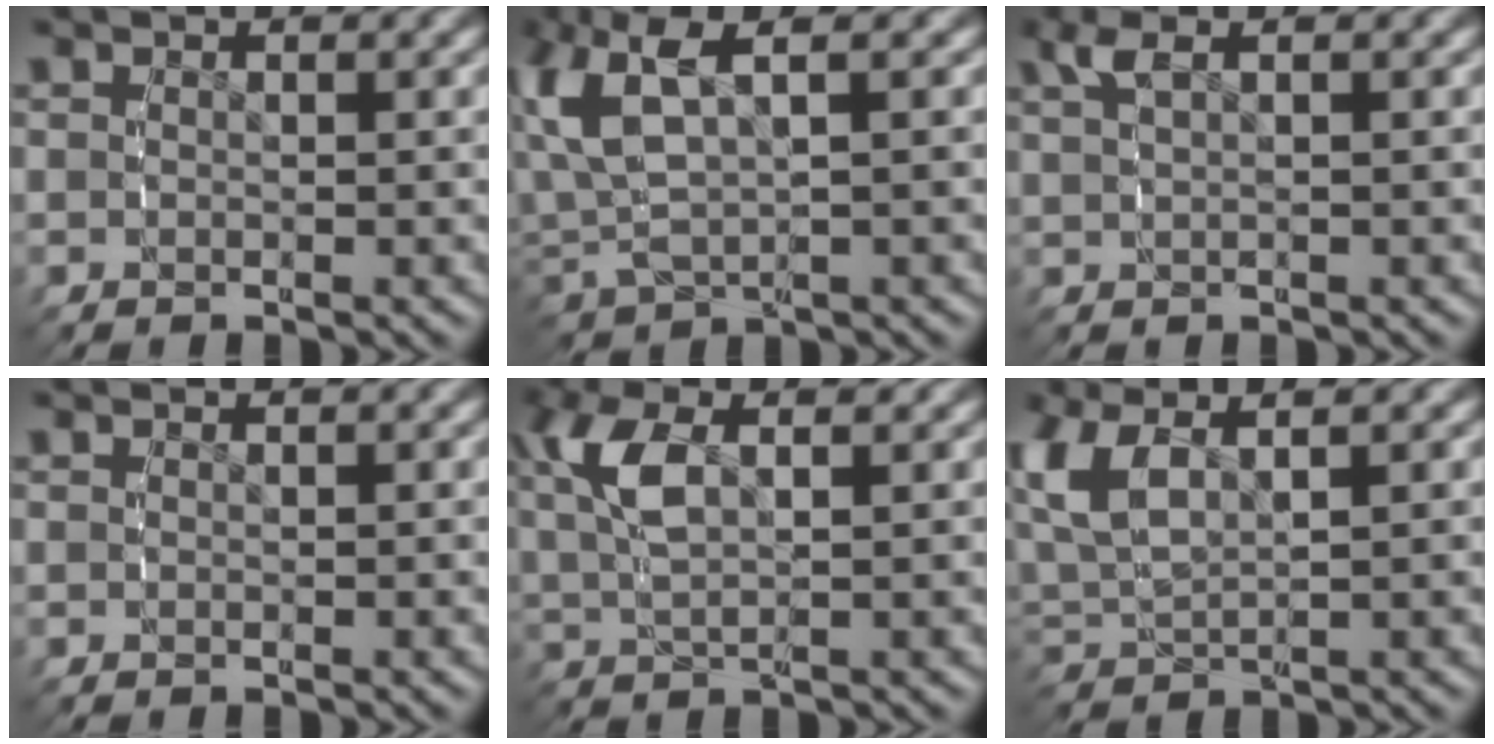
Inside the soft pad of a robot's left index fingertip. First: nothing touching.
{"total": 7.5, "force": [1.8, 4.6, 5.7], "torque": [-0.142, -0.003, 0.040]}
{"total": 2.2, "force": [1.3, 0.3, 1.7], "torque": [-0.033, 0.011, 0.028]}
{"total": 0.0}
{"total": 4.6, "force": [1.5, 1.9, 3.9], "torque": [-0.099, -0.001, 0.035]}
{"total": 6.2, "force": [2.1, 3.9, 4.3], "torque": [-0.127, -0.007, 0.049]}